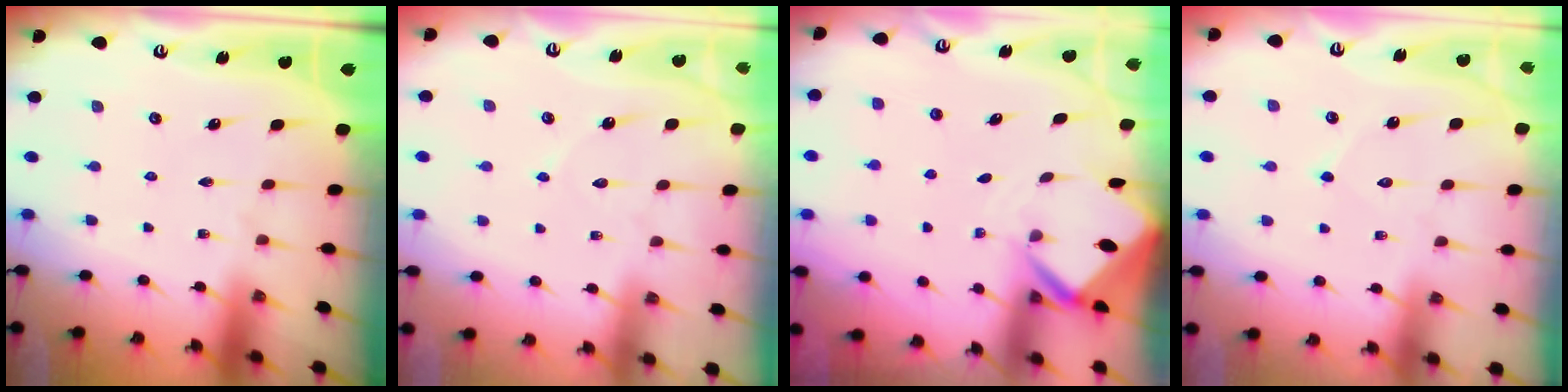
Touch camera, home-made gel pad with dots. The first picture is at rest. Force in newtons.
{"total": 4.0, "press": 3.9, "slide": 0.4}
{"total": 3.2, "press": 3.2, "slide": 0.2}
{"total": 5.6, "press": 5.6, "slide": 0.5}